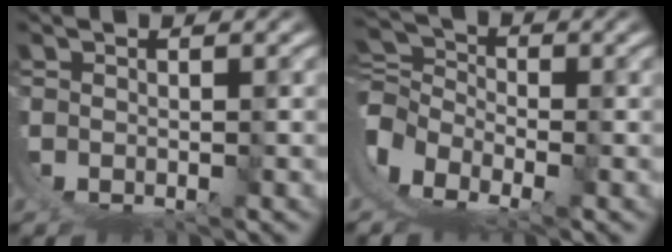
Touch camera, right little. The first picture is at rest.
{"total": 9.1, "force": [-1.6, 7.6, 4.7], "torque": [-0.121, -0.035, -0.031]}